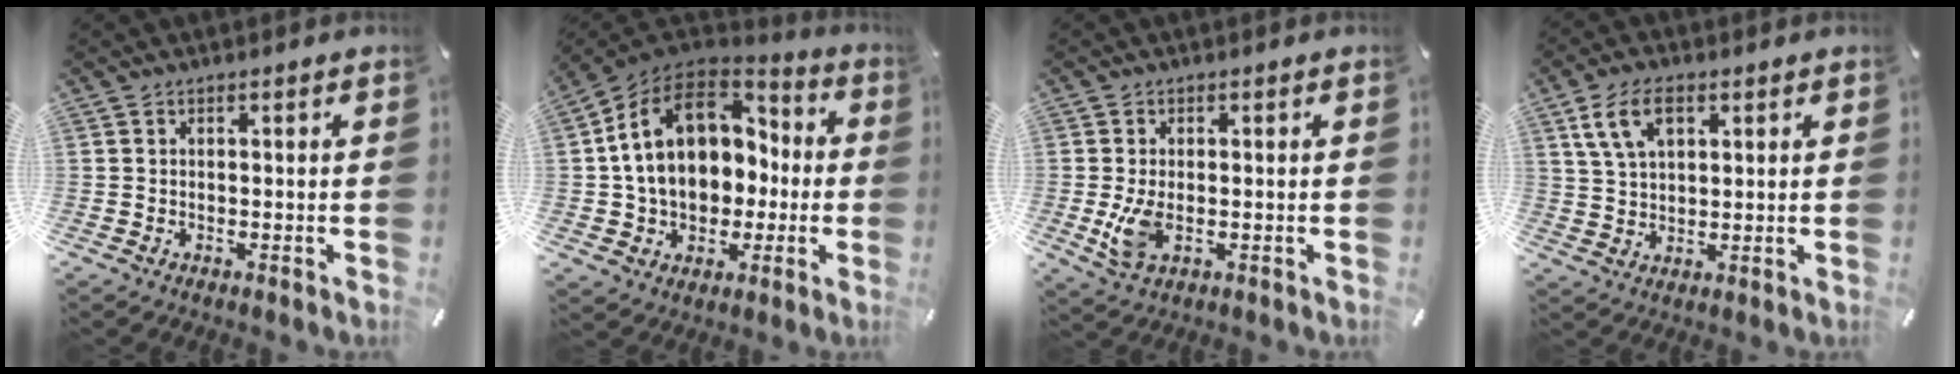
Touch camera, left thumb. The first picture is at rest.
{"total": 17.7, "force": [2.2, 14.2, 10.4], "torque": [-0.197, 0.003, 0.044]}
{"total": 6.2, "force": [-0.8, 3.5, 5.0], "torque": [-0.116, -0.012, -0.019]}
{"total": 8.2, "force": [3.5, 5.1, 5.4], "torque": [-0.116, 0.005, 0.066]}